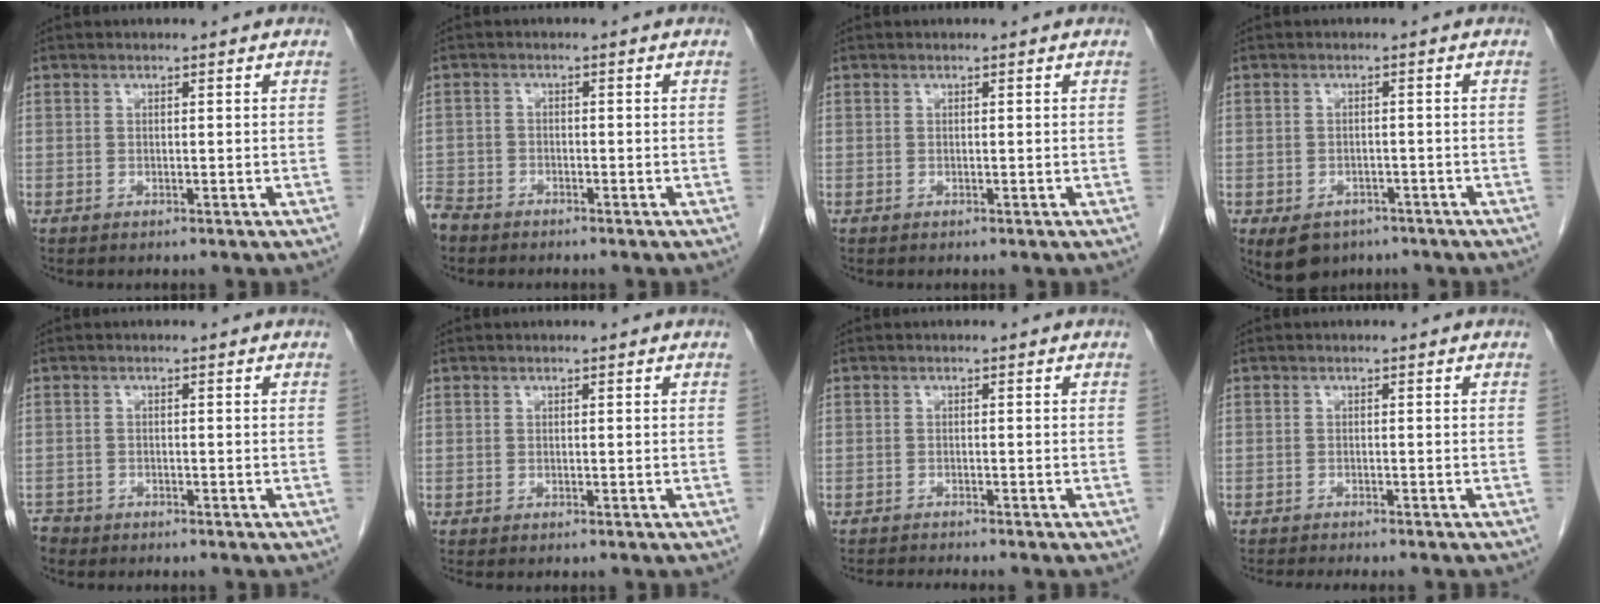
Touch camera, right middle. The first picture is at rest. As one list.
[{"total": 4.1, "force": [-3.7, 1.8, 0.6], "torque": [-0.016, -0.005, -0.077]}, {"total": 0.0}, {"total": 5.6, "force": [-3.5, 3.8, 2.1], "torque": [-0.036, 0.000, -0.043]}, {"total": 2.5, "force": [-2.3, 0.9, 0.2], "torque": [-0.006, -0.004, -0.043]}, {"total": 0.0}, {"total": 4.9, "force": [-4.6, -0.5, 1.7], "torque": [-0.018, -0.011, -0.070]}, {"total": 7.6, "force": [-6.8, 0.7, 3.2], "torque": [-0.033, -0.010, -0.095]}]